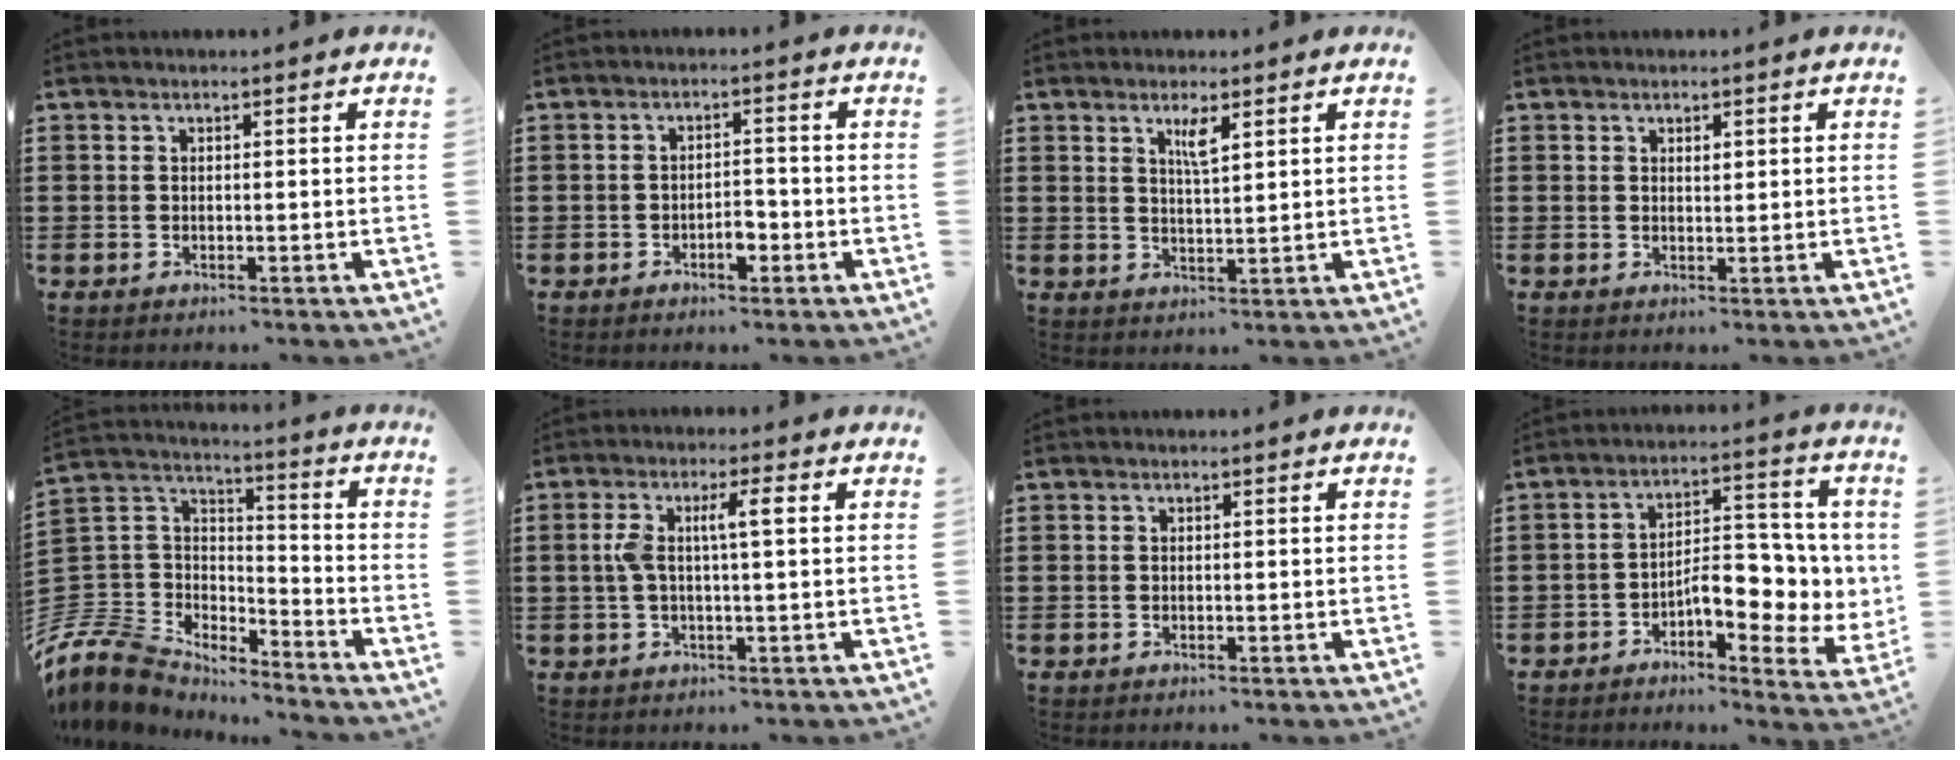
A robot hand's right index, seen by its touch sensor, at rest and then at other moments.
{"total": 3.0, "force": [-1.6, 1.4, 2.1], "torque": [-0.038, 0.006, -0.031]}
{"total": 3.1, "force": [1.8, 0.5, 2.5], "torque": [-0.045, -0.001, 0.028]}
{"total": 1.0, "force": [0.5, 0.5, 0.7], "torque": [-0.014, 0.004, 0.008]}
{"total": 8.7, "force": [-7.4, 4.4, 1.6], "torque": [-0.084, -0.005, -0.154]}
{"total": 5.1, "force": [0.5, 0.7, 5.0], "torque": [-0.108, -0.002, -0.001]}
{"total": 0.0}
{"total": 8.1, "force": [-1.4, 4.1, 6.8], "torque": [-0.093, -0.006, -0.031]}